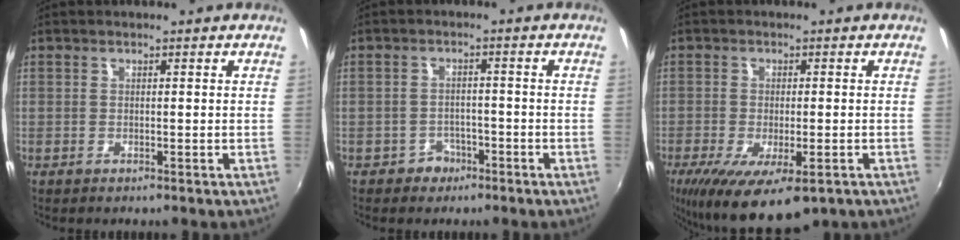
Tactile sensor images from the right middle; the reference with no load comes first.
{"total": 3.4, "force": [-2.2, 2.6, 0.2], "torque": [-0.008, 0.009, -0.032]}
{"total": 13.5, "force": [-7.6, 4.8, 10.0], "torque": [-0.194, -0.054, -0.115]}